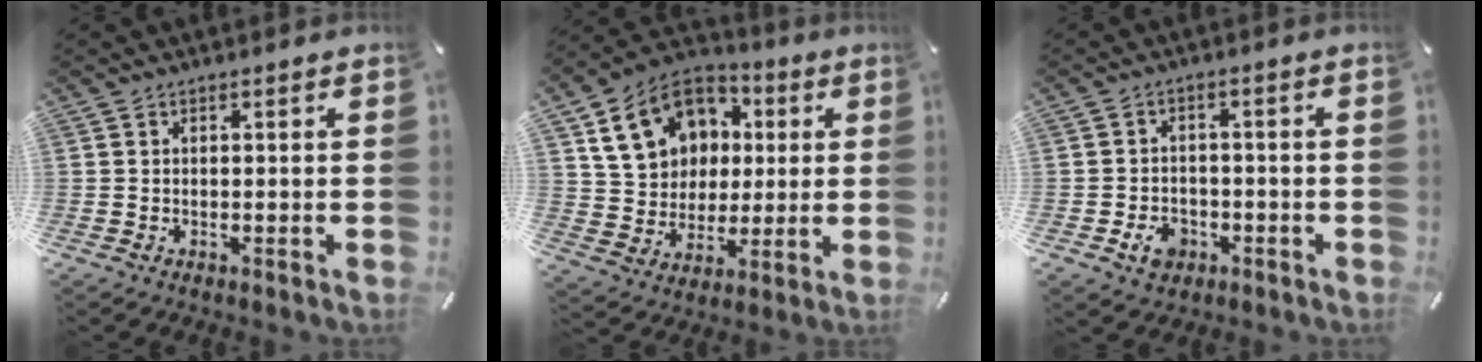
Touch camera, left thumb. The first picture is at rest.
{"total": 16.0, "force": [4.6, 13.9, 6.4], "torque": [-0.113, -0.005, 0.094]}
{"total": 5.4, "force": [-2.3, 4.2, 2.5], "torque": [-0.052, 0.009, -0.042]}